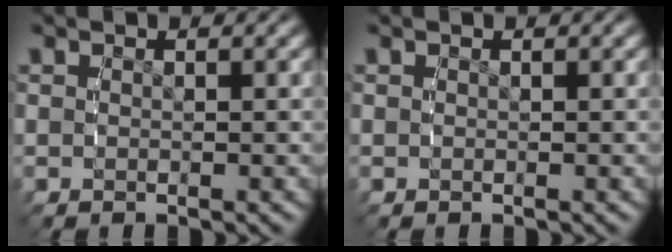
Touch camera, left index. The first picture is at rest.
{"total": 0.0}